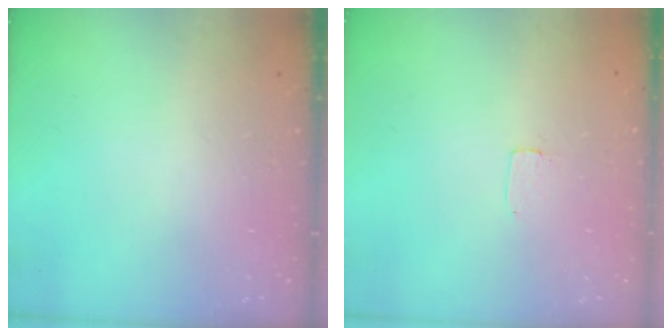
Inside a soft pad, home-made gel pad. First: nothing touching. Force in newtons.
{"total": 1.7, "press": 1.7, "slide": 0.1}